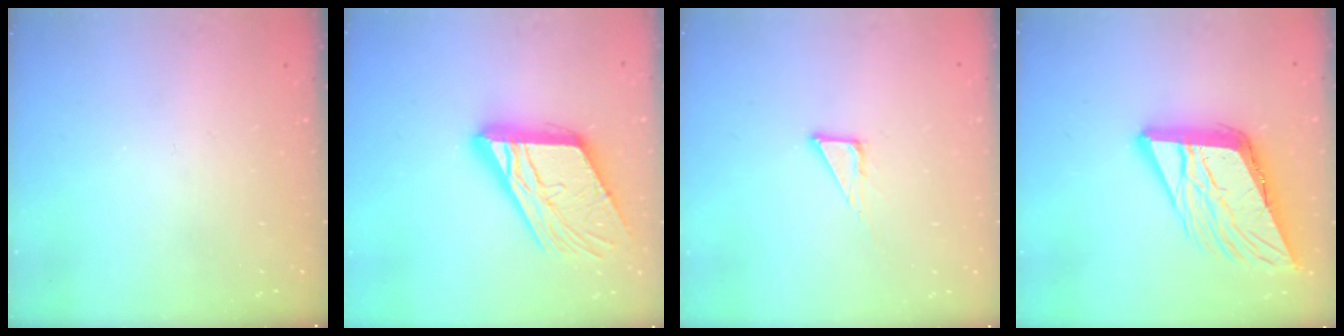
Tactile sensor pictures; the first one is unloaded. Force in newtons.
{"total": 20.3, "press": 20.2, "slide": 2.2}
{"total": 3.3, "press": 3.3, "slide": 0.2}
{"total": 16.4, "press": 16.2, "slide": 2.8}